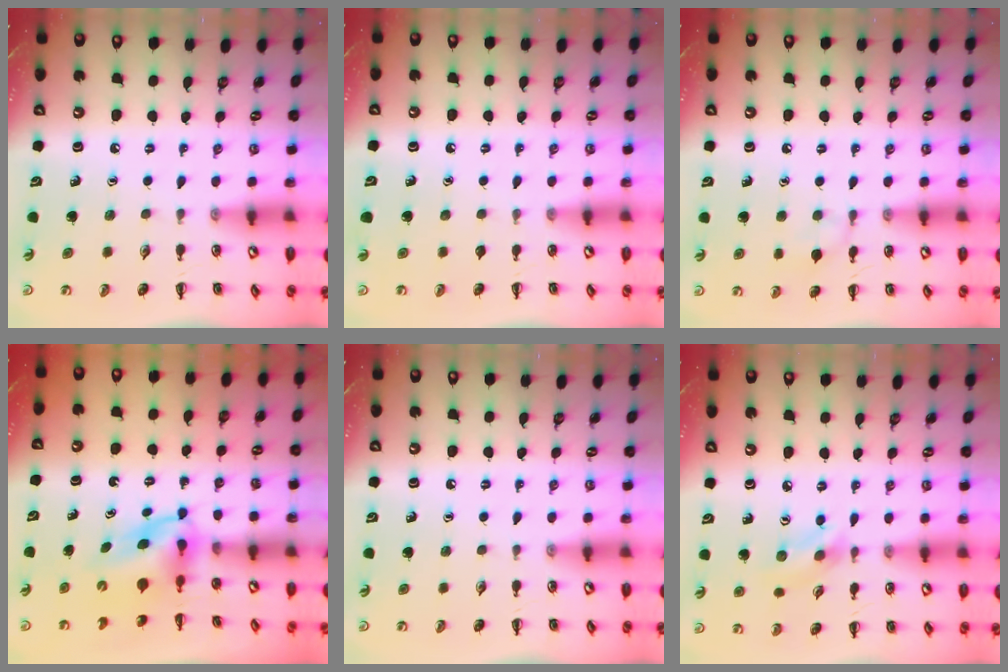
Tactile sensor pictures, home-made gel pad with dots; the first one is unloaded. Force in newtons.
{"total": 0.0}
{"total": 7.1, "press": 6.7, "slide": 2.2}
{"total": 5.8, "press": 5.8, "slide": 1.0}
{"total": 0.0}
{"total": 2.8, "press": 2.7, "slide": 0.6}